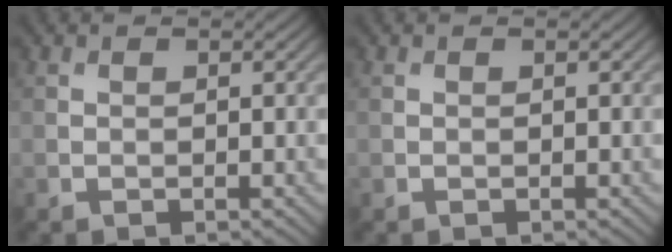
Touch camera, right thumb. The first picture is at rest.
{"total": 0.0}